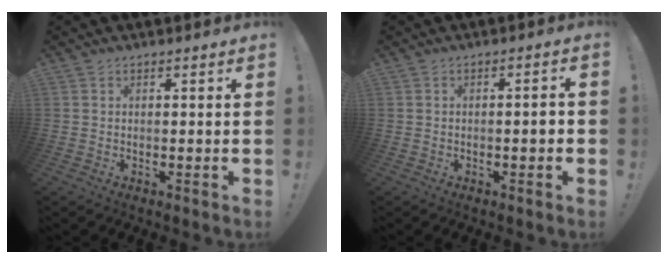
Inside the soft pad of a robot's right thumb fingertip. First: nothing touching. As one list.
[{"total": 2.6, "force": [-0.7, 0.4, 2.4], "torque": [-0.041, 0.006, -0.013]}]